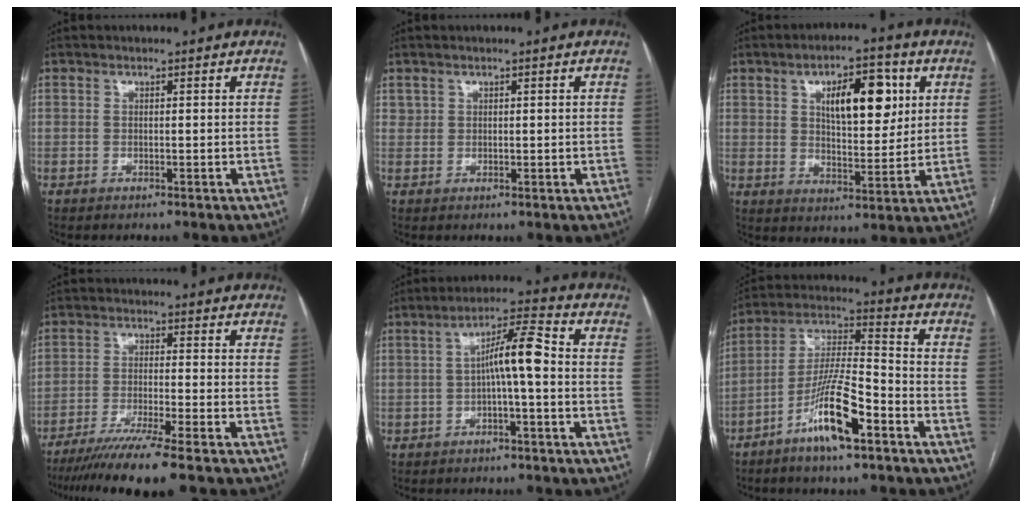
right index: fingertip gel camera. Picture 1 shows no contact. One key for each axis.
{"total": 1.2, "fx": 0.7, "fy": 0.9, "fz": 0.3, "tx": -0.002, "ty": 0.004, "tz": 0.016}
{"total": 11.3, "fx": 3.9, "fy": 4.4, "fz": 9.6, "tx": -0.145, "ty": 0.012, "tz": 0.067}
{"total": 11.8, "fx": -9.5, "fy": -1.4, "fz": 6.9, "tx": -0.095, "ty": -0.034, "tz": -0.151}
{"total": 7.7, "fx": -0.5, "fy": 1.1, "fz": 7.6, "tx": -0.128, "ty": 0.029, "tz": -0.011}
{"total": 11.9, "fx": -6.4, "fy": 1.6, "fz": 10.0, "tx": -0.195, "ty": -0.003, "tz": -0.119}